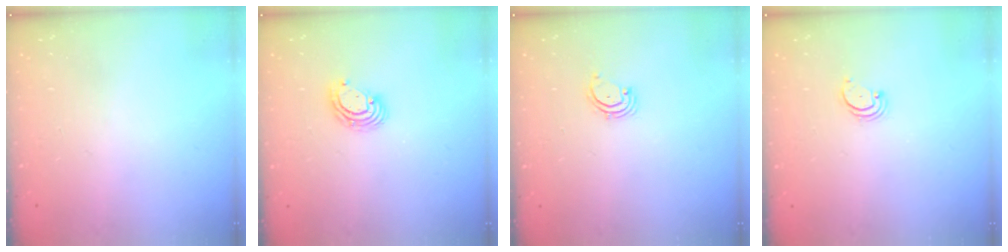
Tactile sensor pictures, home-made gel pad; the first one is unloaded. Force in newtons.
{"total": 5.2, "press": 5.2, "slide": 0.3}
{"total": 2.1, "press": 2.1, "slide": 0.3}
{"total": 2.2, "press": 2.2, "slide": 0.2}